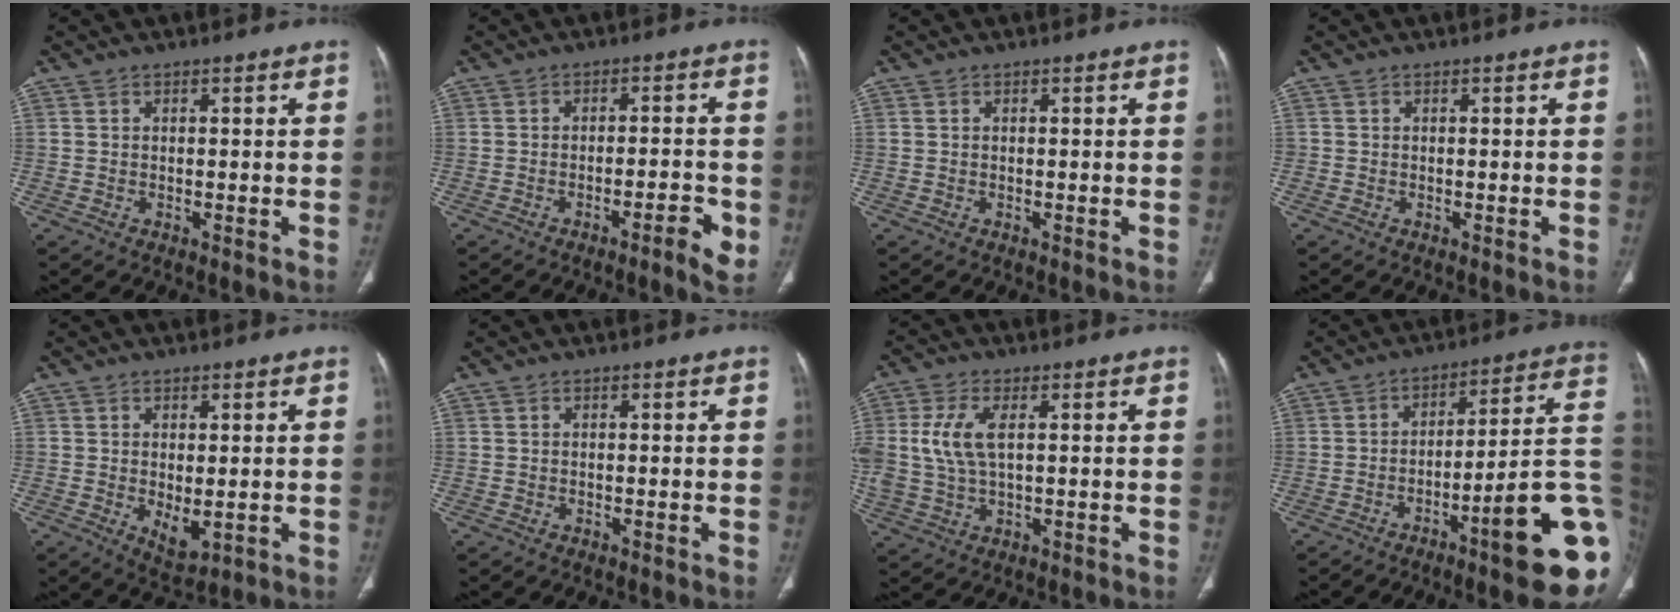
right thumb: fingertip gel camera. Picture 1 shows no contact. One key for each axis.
{"total": 5.2, "fx": -2.3, "fy": 1.0, "fz": 4.5, "tx": -0.066, "ty": 0.014, "tz": -0.031}
{"total": 0.0}
{"total": 0.0}
{"total": 4.4, "fx": -0.5, "fy": 2.3, "fz": 3.8, "tx": -0.056, "ty": -0.015, "tz": 0.005}
{"total": 0.0}
{"total": 8.5, "fx": 1.6, "fy": 4.3, "fz": 7.1, "tx": -0.170, "ty": 0.002, "tz": 0.035}
{"total": 20.5, "fx": -6.9, "fy": 3.0, "fz": 19.1, "tx": -0.192, "ty": 0.037, "tz": -0.095}